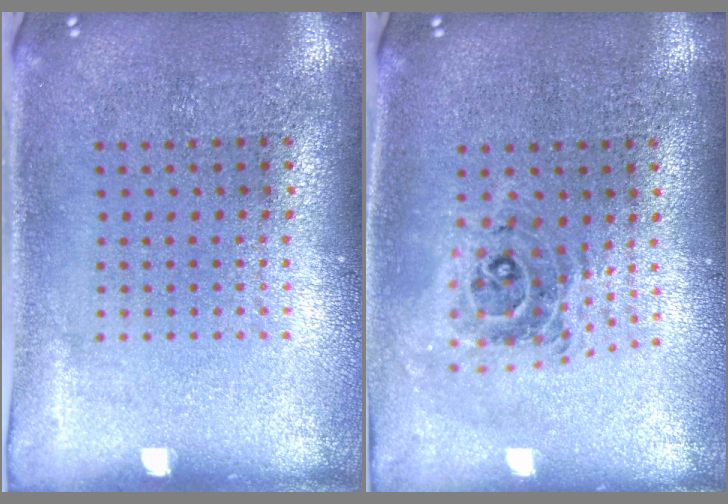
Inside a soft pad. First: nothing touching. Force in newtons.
{"total": 0.8, "press": 0.8, "slide": 0.1}